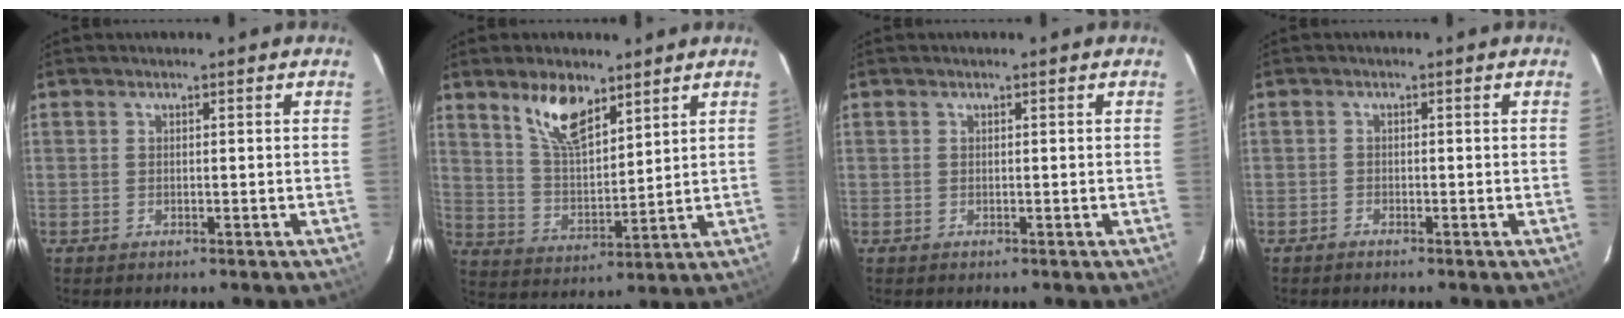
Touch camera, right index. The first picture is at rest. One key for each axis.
{"total": 10.0, "fx": 6.6, "fy": 4.0, "fz": 6.3, "tx": -0.113, "ty": 0.003, "tz": 0.133}
{"total": 0.0}
{"total": 0.9, "fx": -0.8, "fy": 0.2, "fz": 0.0, "tx": -0.004, "ty": 0.003, "tz": -0.018}